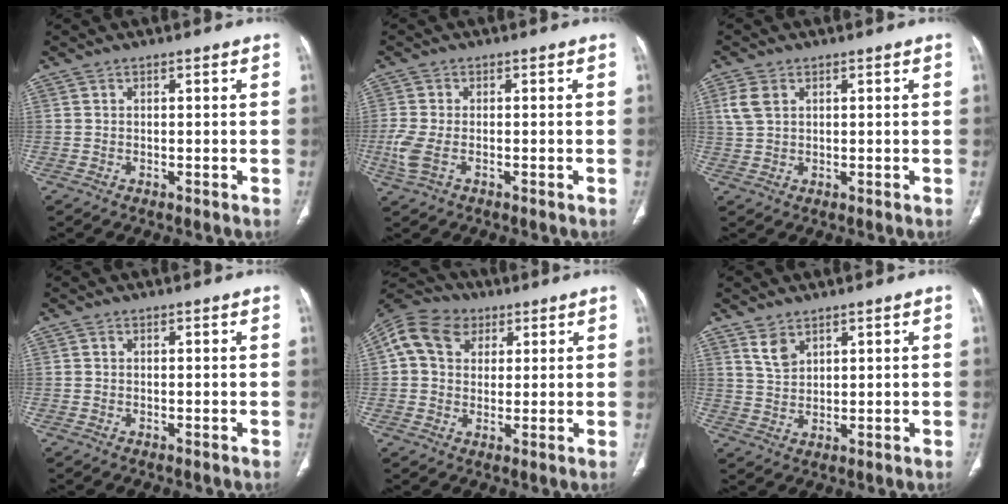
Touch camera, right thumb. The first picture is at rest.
{"total": 4.5, "force": [-1.4, 2.3, 3.6], "torque": [-0.105, -0.002, -0.027]}
{"total": 4.0, "force": [1.7, 2.6, 2.5], "torque": [-0.058, 0.003, 0.042]}
{"total": 0.0}
{"total": 11.7, "force": [4.0, 9.3, 5.9], "torque": [-0.100, 0.017, 0.064]}
{"total": 3.5, "force": [2.5, 1.9, 1.7], "torque": [-0.027, -0.015, 0.058]}